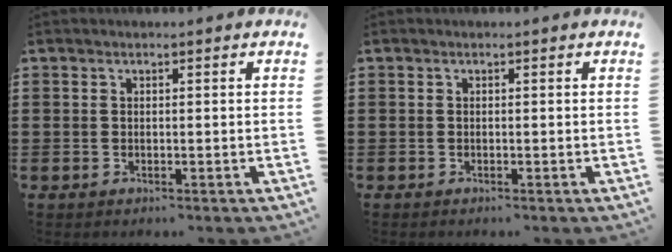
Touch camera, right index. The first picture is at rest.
{"total": 0.0}